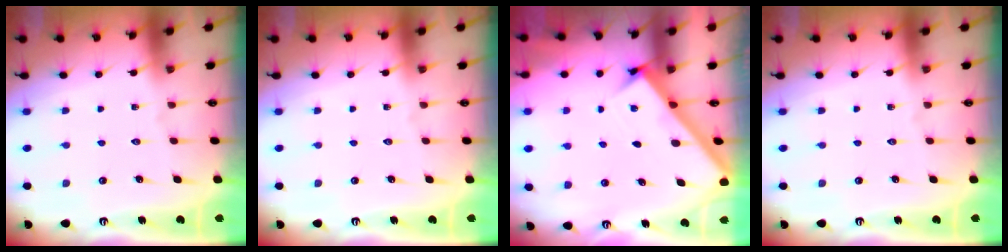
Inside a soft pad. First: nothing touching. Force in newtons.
{"total": 0.0}
{"total": 2.5, "press": 2.5, "slide": 0.3}
{"total": 0.0}